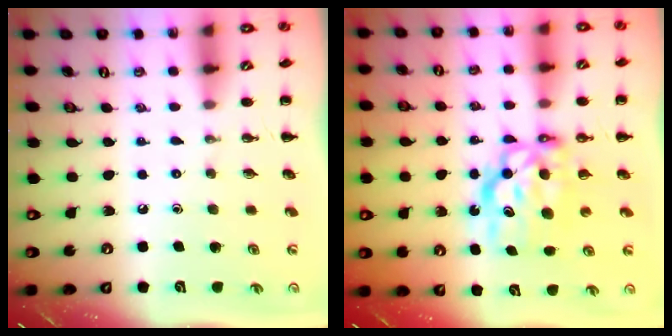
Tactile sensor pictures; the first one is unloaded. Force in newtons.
{"total": 8.5, "press": 8.3, "slide": 1.7}